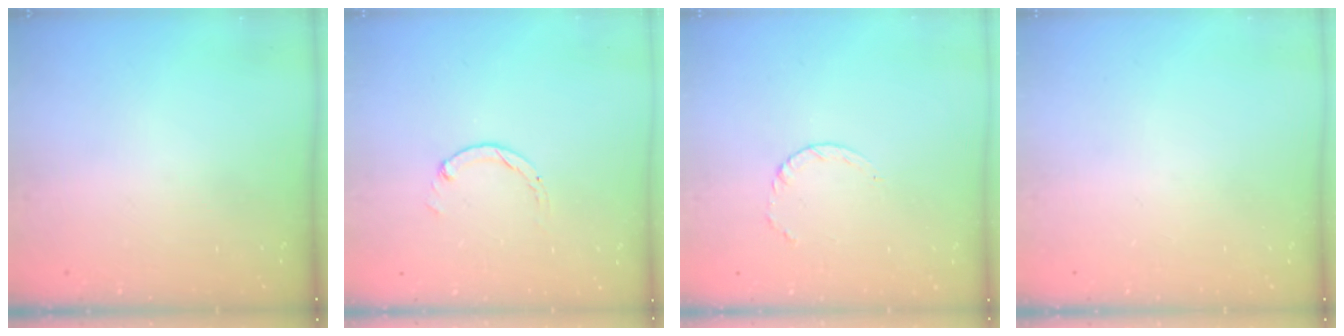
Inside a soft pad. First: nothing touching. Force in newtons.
{"total": 0.0}
{"total": 3.2, "press": 3.2, "slide": 0.4}
{"total": 0.0}